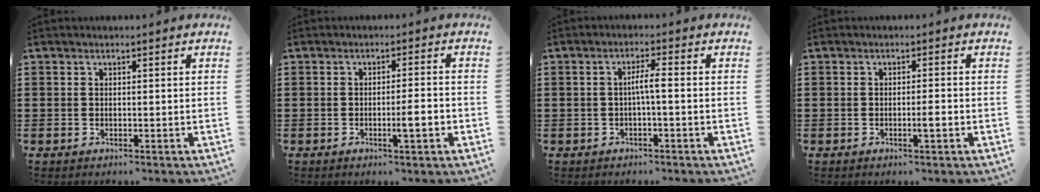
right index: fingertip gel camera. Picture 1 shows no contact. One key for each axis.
{"total": 3.7, "fx": -1.3, "fy": 0.3, "fz": 3.5, "tx": -0.058, "ty": -0.003, "tz": -0.023}
{"total": 2.7, "fx": -0.4, "fy": 0.1, "fz": 2.7, "tx": -0.052, "ty": 0.001, "tz": -0.010}
{"total": 2.0, "fx": -0.7, "fy": 0.2, "fz": 1.9, "tx": -0.031, "ty": -0.001, "tz": -0.013}